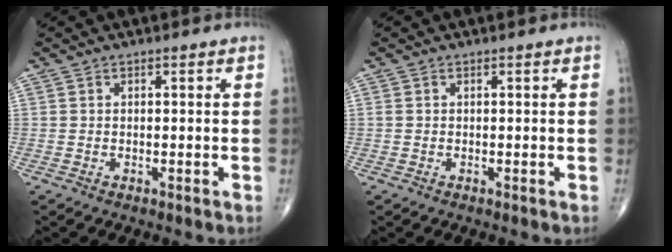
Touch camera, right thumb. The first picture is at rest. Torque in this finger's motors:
{"motor_torque": [-0.09, -0.12, 0.11, 0.16, 0.02]}